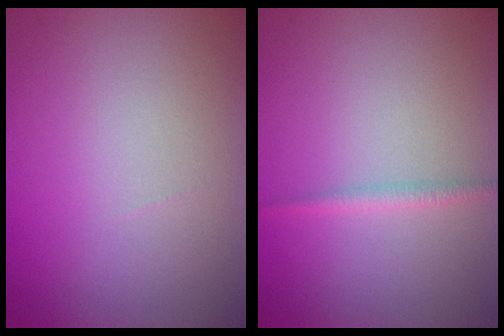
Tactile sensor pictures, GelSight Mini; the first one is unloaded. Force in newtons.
{"total": 1.1, "press": 1.1, "slide": 0.1}